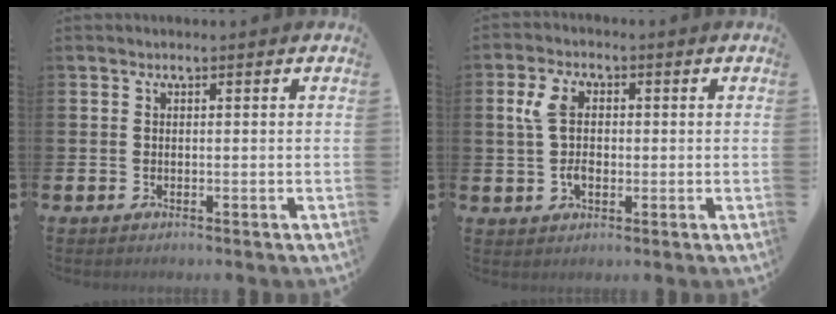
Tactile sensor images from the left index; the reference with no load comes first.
{"total": 5.4, "force": [0.8, 3.5, 4.1], "torque": [-0.081, 0.007, 0.009]}